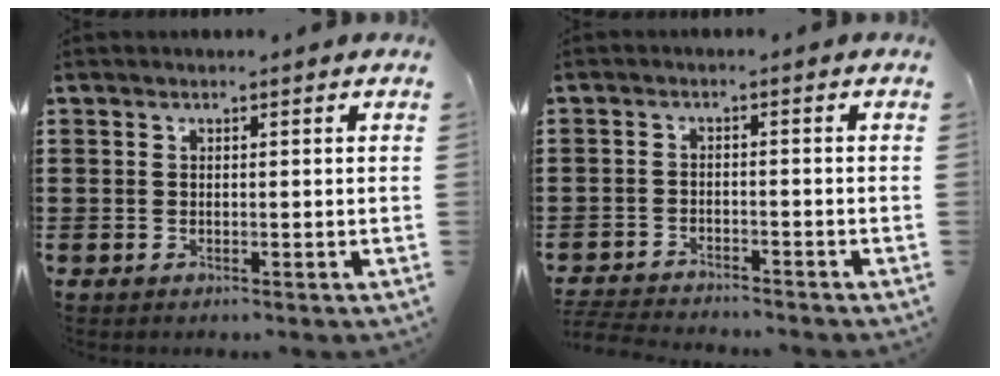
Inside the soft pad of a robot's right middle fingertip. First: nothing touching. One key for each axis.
{"total": 3.1, "fx": -3.1, "fy": 0.1, "fz": 0.2, "tx": -0.014, "ty": -0.006, "tz": -0.069}